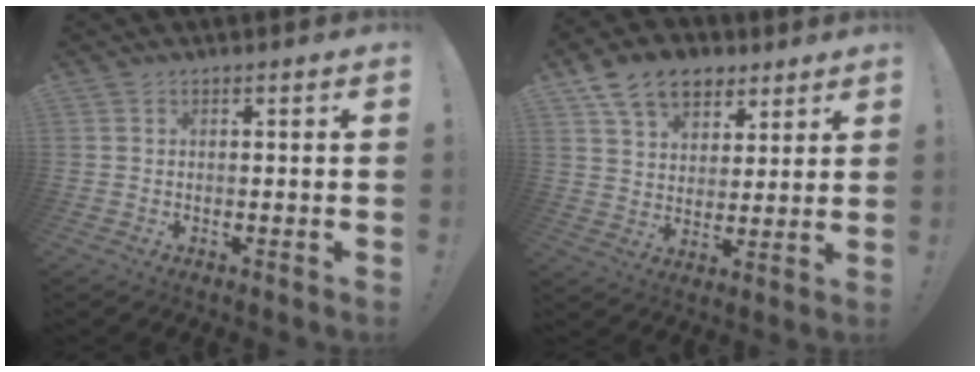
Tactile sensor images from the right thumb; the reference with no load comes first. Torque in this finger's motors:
{"motor_torque": [0.48, 0.58, 0.38, 0.29, 0.04]}